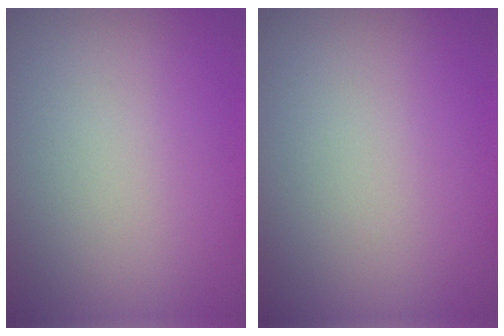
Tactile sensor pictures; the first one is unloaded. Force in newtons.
{"total": 0.0}